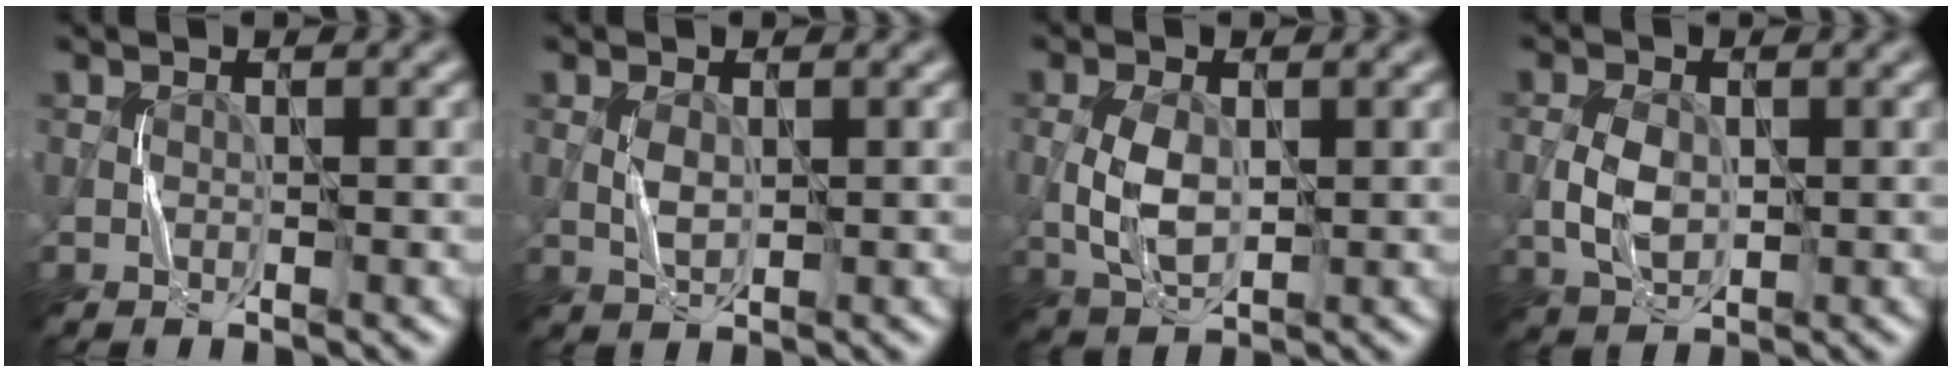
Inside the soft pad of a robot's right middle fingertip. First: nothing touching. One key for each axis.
{"total": 1.5, "fx": 0.4, "fy": 0.8, "fz": 1.2, "tx": -0.028, "ty": 0.001, "tz": 0.010}
{"total": 3.8, "fx": 0.0, "fy": 2.2, "fz": 3.1, "tx": -0.074, "ty": -0.002, "tz": 0.006}
{"total": 3.2, "fx": 0.0, "fy": 2.1, "fz": 2.3, "tx": -0.053, "ty": 0.001, "tz": 0.003}